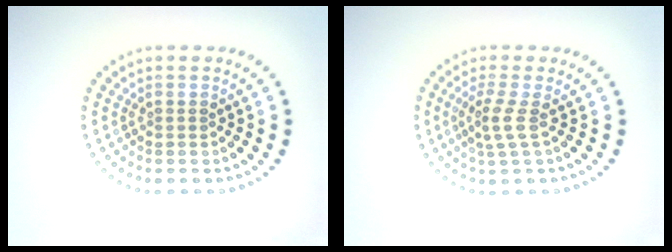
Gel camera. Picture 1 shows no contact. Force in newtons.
{"total": 2.1, "press": 1.5, "slide": 1.5}